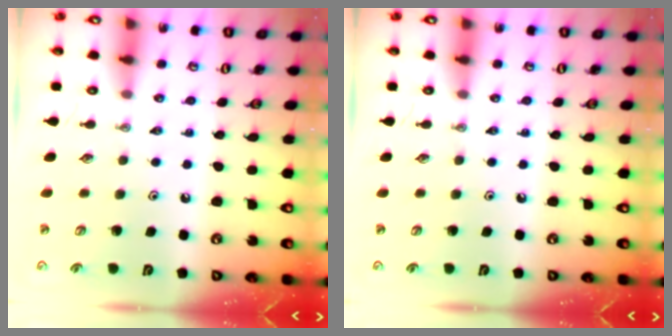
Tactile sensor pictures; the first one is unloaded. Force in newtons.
{"total": 0.0}